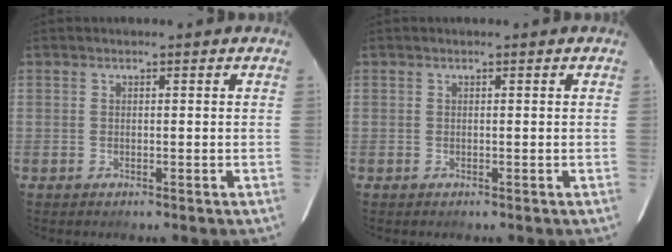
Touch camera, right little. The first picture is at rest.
{"total": 0.0}